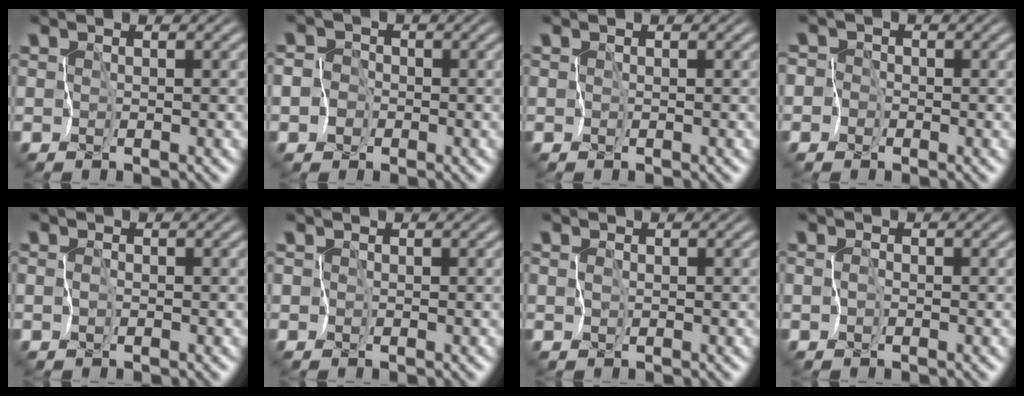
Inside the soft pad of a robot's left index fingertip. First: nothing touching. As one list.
[{"total": 4.2, "force": [-1.9, 3.6, 0.7], "torque": [-0.003, 0.003, -0.056]}, {"total": 0.0}, {"total": 4.6, "force": [-2.1, 4.1, 0.5], "torque": [-0.006, 0.010, -0.063]}, {"total": 0.6, "force": [-0.3, 0.4, 0.2], "torque": [0.007, 0.001, -0.007]}, {"total": 1.0, "force": [-0.2, 1.0, 0.1], "torque": [0.010, 0.010, -0.014]}, {"total": 0.7, "force": [-0.1, 0.6, 0.3], "torque": [0.001, 0.001, -0.002]}, {"total": 0.7, "force": [-0.4, 0.5, 0.2], "torque": [0.011, 0.002, -0.009]}]